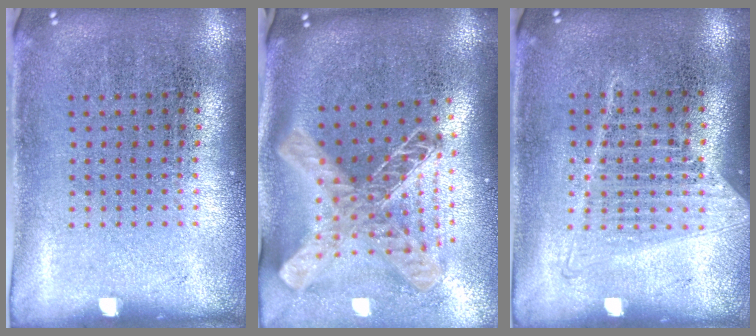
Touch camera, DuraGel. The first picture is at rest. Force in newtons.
{"total": 2.5, "press": 1.8, "slide": 1.8}
{"total": 1.2, "press": 1.1, "slide": 0.5}